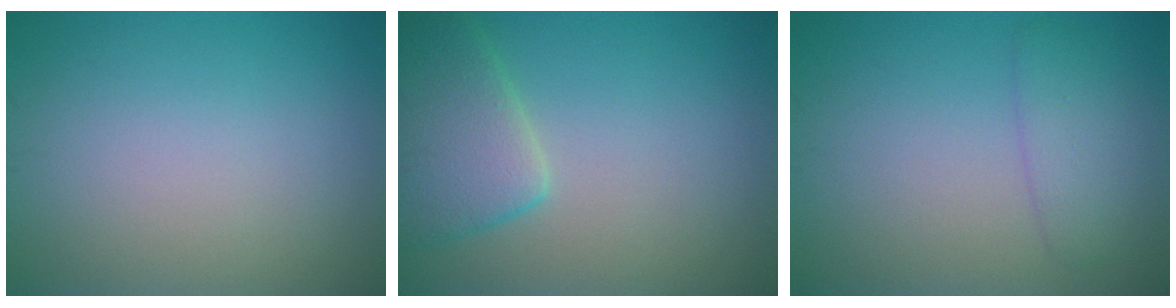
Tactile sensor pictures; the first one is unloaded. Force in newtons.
{"total": 5.3, "press": 5.3, "slide": 0.4}
{"total": 2.7, "press": 2.7, "slide": 0.2}